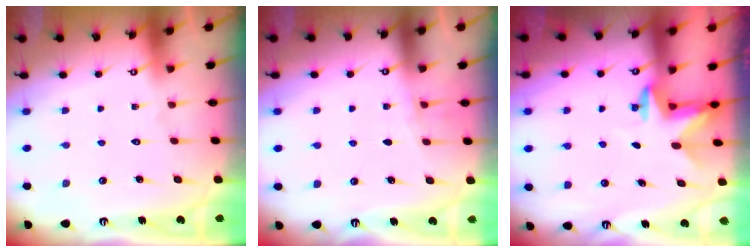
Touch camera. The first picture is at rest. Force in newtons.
{"total": 2.7, "press": 2.6, "slide": 0.7}
{"total": 2.7, "press": 2.6, "slide": 0.6}